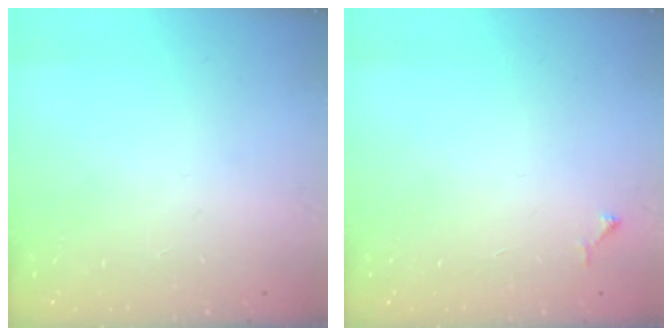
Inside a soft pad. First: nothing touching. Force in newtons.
{"total": 4.5, "press": 4.5, "slide": 0.6}